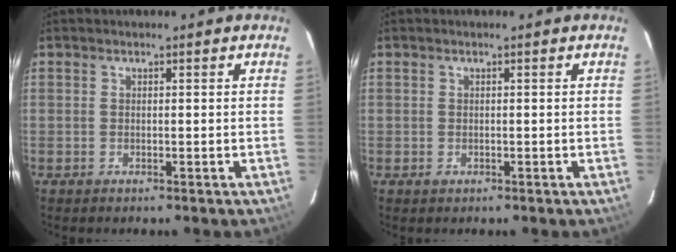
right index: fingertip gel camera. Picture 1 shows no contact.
{"total": 0.6, "force": [-0.3, 0.6, 0.1], "torque": [0.001, -0.002, -0.004]}